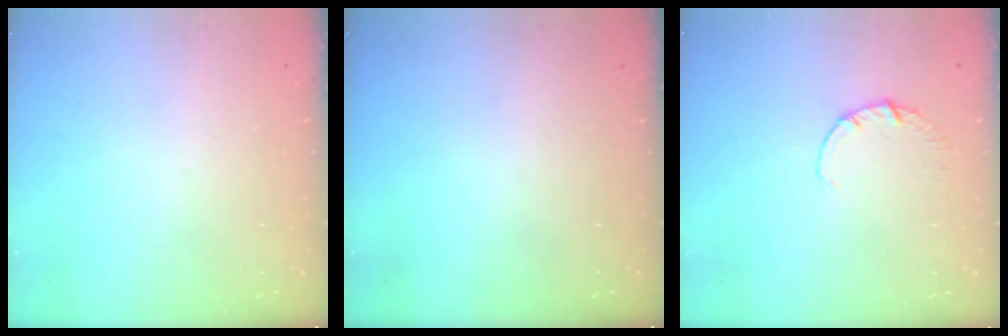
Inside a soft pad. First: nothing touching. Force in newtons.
{"total": 0.0}
{"total": 1.9, "press": 1.9, "slide": 0.3}